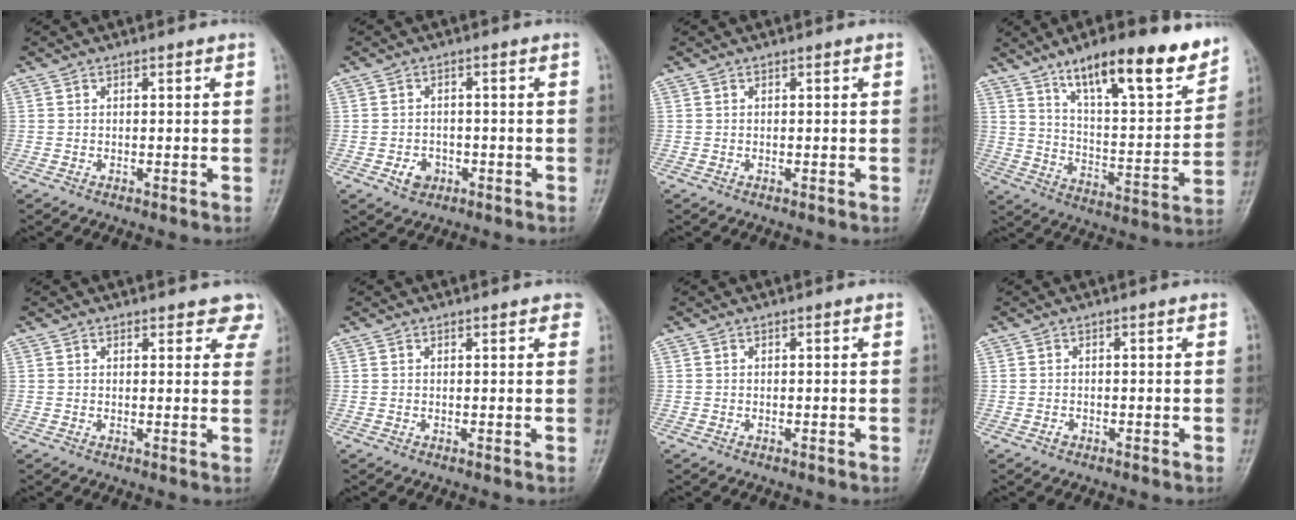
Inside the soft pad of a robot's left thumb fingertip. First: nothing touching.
{"total": 3.5, "force": [-1.5, 2.8, 1.6], "torque": [-0.014, 0.010, -0.021]}
{"total": 0.0}
{"total": 19.7, "force": [13.2, 5.4, 13.6], "torque": [-0.172, -0.063, 0.215]}
{"total": 5.0, "force": [4.1, 2.2, 1.7], "torque": [0.019, -0.017, 0.033]}
{"total": 1.6, "force": [1.0, 0.7, 1.0], "torque": [-0.005, 0.000, 0.008]}
{"total": 0.0}
{"total": 0.7, "force": [-0.4, 0.5, 0.3], "torque": [-0.003, 0.003, -0.009]}